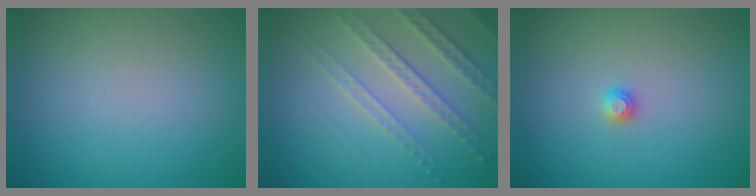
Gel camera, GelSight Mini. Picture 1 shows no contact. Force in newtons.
{"total": 3.4, "press": 3.1, "slide": 1.4}
{"total": 0.8, "press": 0.8, "slide": 0.1}